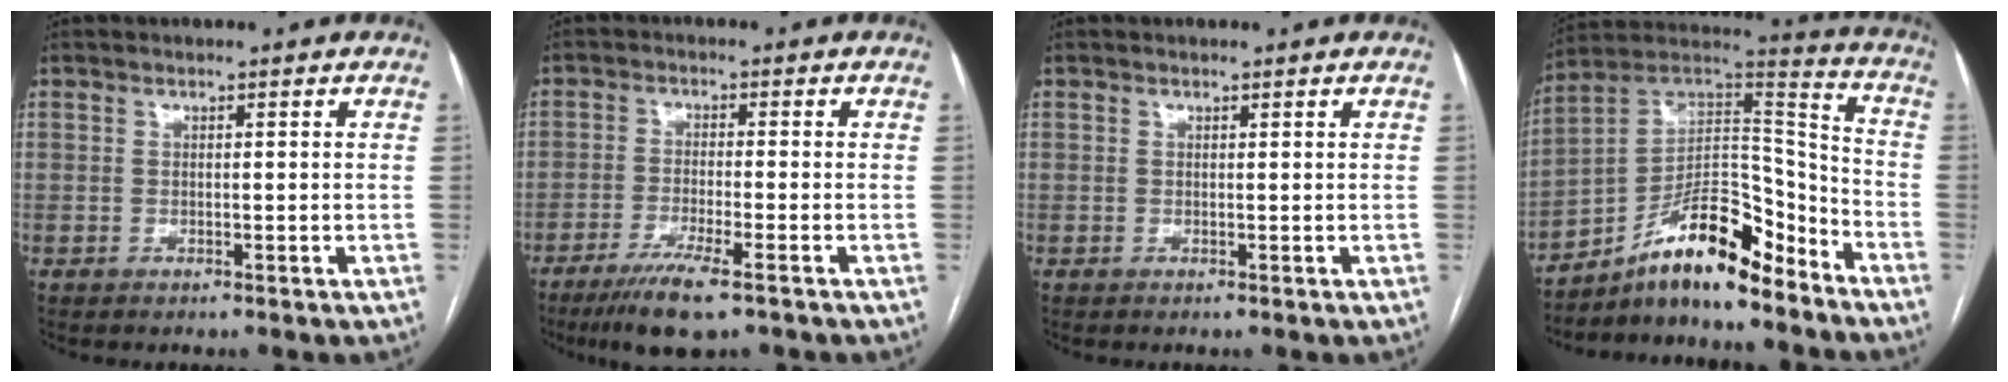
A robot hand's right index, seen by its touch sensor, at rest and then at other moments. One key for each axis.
{"total": 7.2, "fx": -4.8, "fy": 0.5, "fz": 5.4, "tx": -0.098, "ty": -0.019, "tz": -0.081}
{"total": 0.0}
{"total": 15.0, "fx": -10.9, "fy": 3.7, "fz": 9.6, "tx": -0.155, "ty": 0.042, "tz": -0.185}